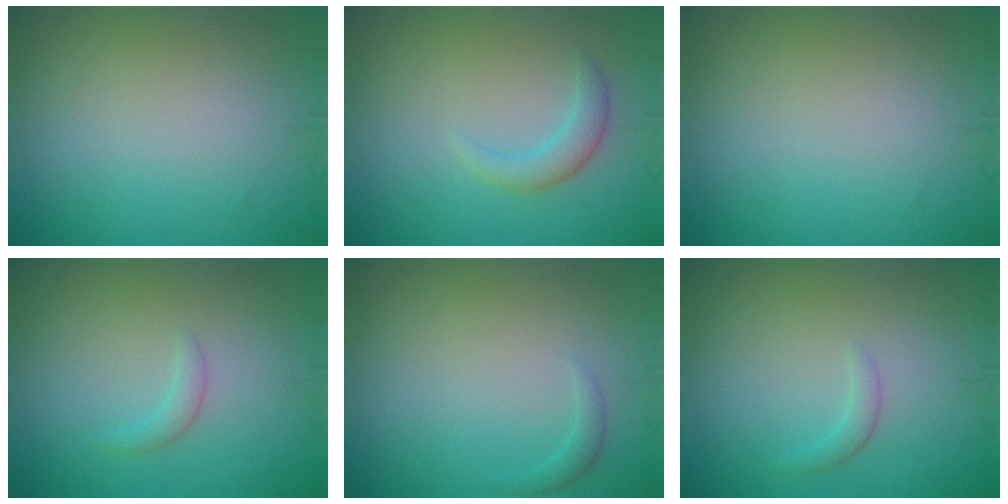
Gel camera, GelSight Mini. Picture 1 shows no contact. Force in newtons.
{"total": 1.9, "press": 1.9, "slide": 0.0}
{"total": 0.0}
{"total": 1.0, "press": 1.0, "slide": 0.1}
{"total": 0.9, "press": 0.9, "slide": 0.0}
{"total": 1.0, "press": 0.9, "slide": 0.2}